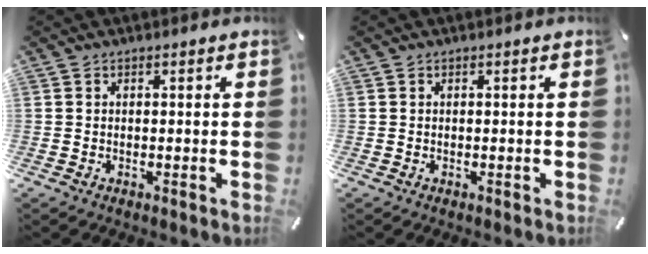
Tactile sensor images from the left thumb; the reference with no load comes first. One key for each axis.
{"total": 0.0}